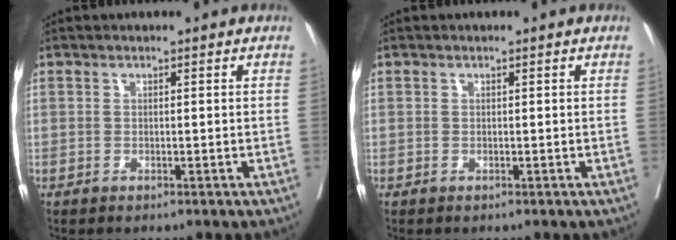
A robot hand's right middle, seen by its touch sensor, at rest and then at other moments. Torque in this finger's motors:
{"motor_torque": [0.31, -0.19, 0.01, 0.00]}